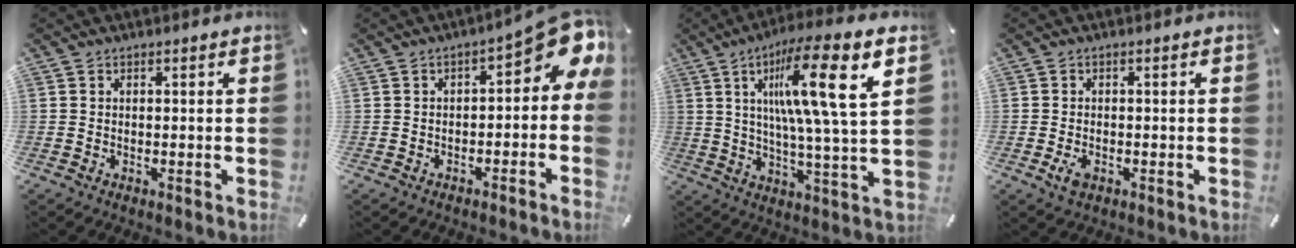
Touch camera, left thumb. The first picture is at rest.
{"total": 9.2, "force": [2.9, 4.2, 7.7], "torque": [-0.094, -0.025, 0.048]}
{"total": 17.7, "force": [6.4, 1.7, 16.4], "torque": [-0.286, -0.023, 0.080]}
{"total": 2.5, "force": [-1.1, 1.7, 1.5], "torque": [-0.041, -0.001, -0.022]}